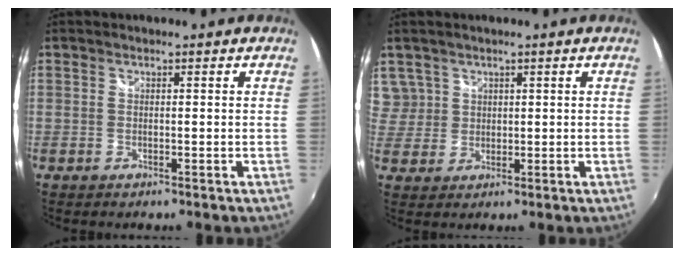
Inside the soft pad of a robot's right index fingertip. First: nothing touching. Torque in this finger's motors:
{"motor_torque": [-0.05, 0.06, 0.01, 0.02]}